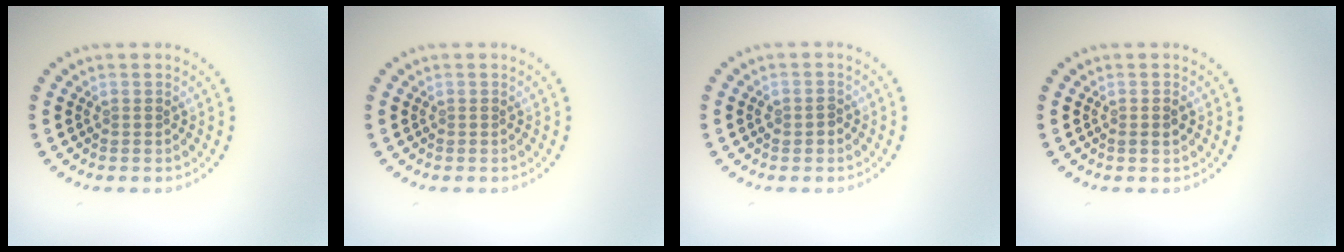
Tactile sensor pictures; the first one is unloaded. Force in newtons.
{"total": 0.0}
{"total": 1.2, "press": 1.2, "slide": 0.1}
{"total": 1.0, "press": 1.0, "slide": 0.3}